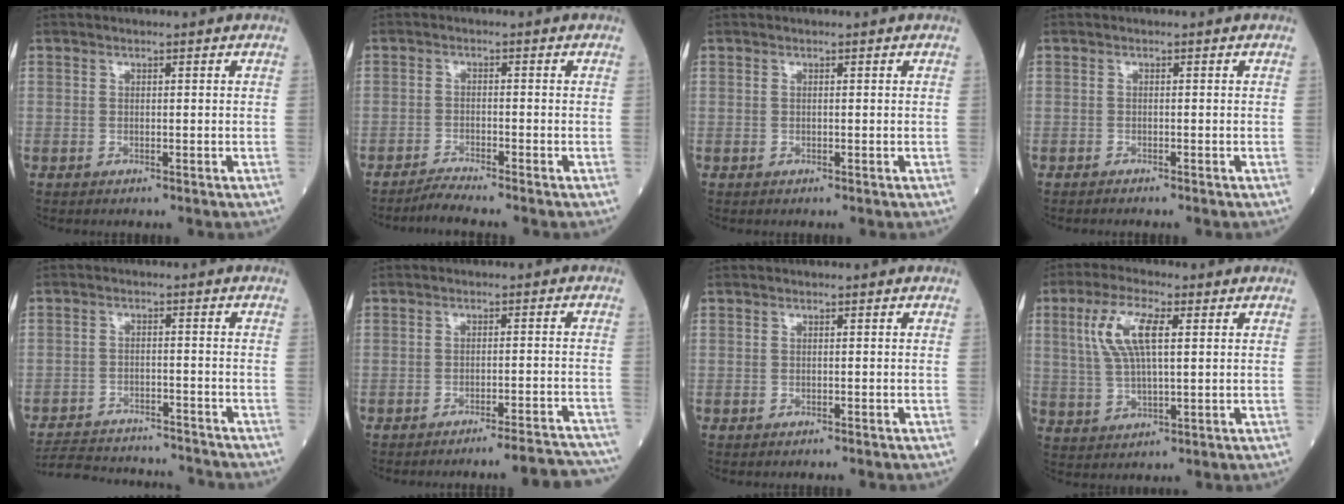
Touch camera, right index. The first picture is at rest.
{"total": 3.0, "force": [-2.7, -1.2, 0.4], "torque": [-0.019, -0.015, -0.052]}
{"total": 0.0}
{"total": 1.2, "force": [-1.0, -0.1, 0.6], "torque": [-0.010, 0.000, -0.011]}
{"total": 14.1, "force": [-13.5, 2.3, 3.2], "torque": [-0.062, 0.009, -0.190]}
{"total": 11.6, "force": [-11.3, -0.4, 2.6], "torque": [-0.005, 0.005, -0.131]}
{"total": 0.6, "force": [-0.4, 0.0, 0.4], "torque": [-0.009, 0.001, -0.003]}
{"total": 8.8, "force": [2.8, 2.4, 8.0], "torque": [-0.176, 0.015, 0.059]}